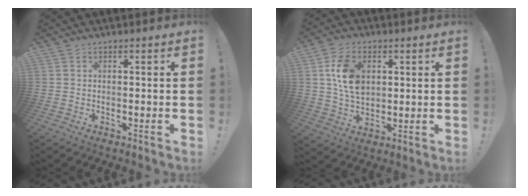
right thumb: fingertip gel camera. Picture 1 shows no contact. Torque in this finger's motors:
{"motor_torque": [1.22, 1.19, 1.25, -1.17, 0.08]}